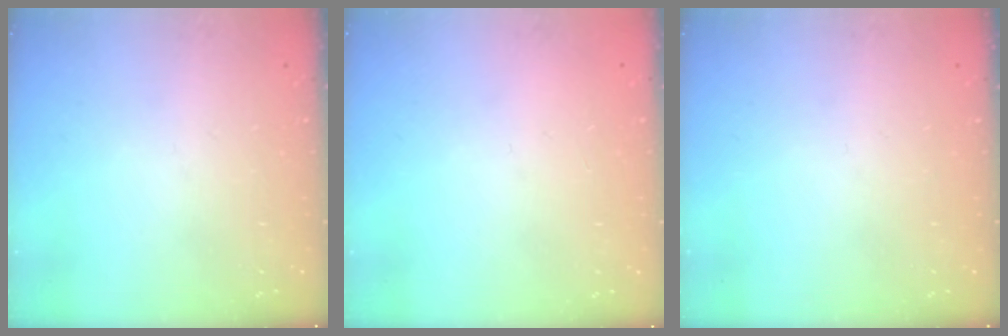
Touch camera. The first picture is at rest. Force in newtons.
{"total": 2.2, "press": 2.2, "slide": 0.1}
{"total": 0.0}